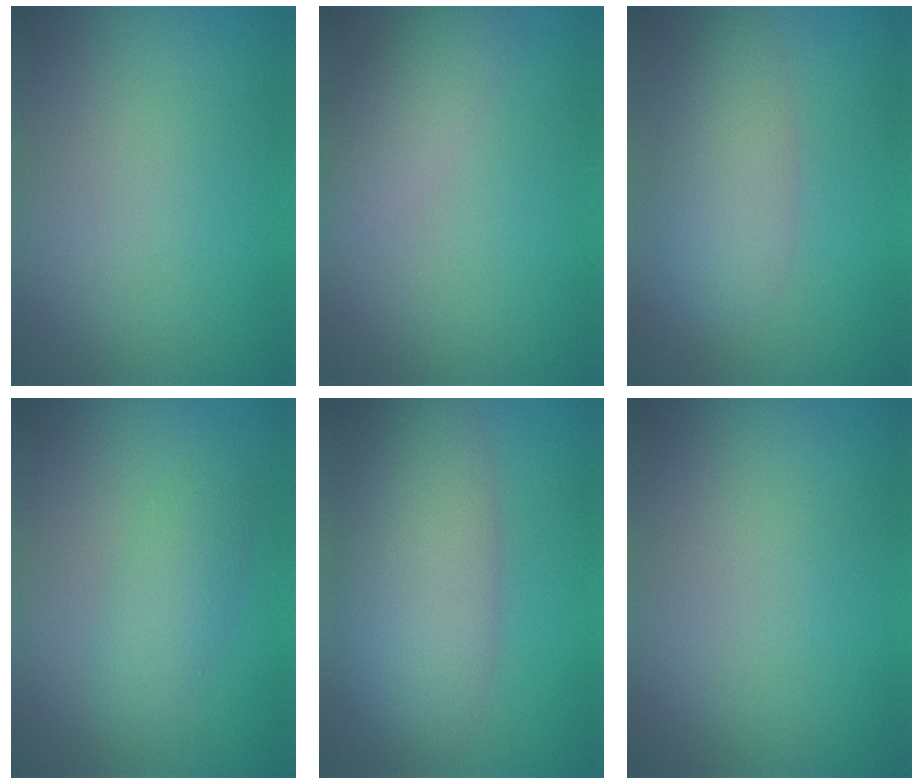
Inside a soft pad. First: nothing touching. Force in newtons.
{"total": 3.0, "press": 2.9, "slide": 0.4}
{"total": 4.5, "press": 4.5, "slide": 0.3}
{"total": 2.5, "press": 2.5, "slide": 0.1}
{"total": 8.3, "press": 8.3, "slide": 0.5}
{"total": 0.0}